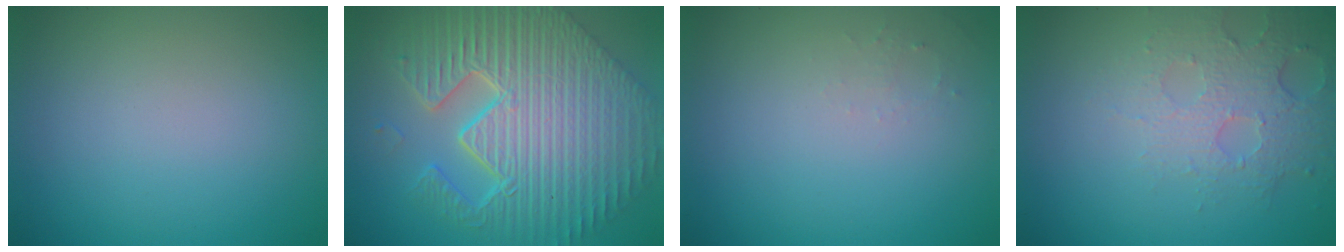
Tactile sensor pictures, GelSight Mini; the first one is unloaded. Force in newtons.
{"total": 12.5, "press": 8.2, "slide": 9.5}
{"total": 0.8, "press": 0.8, "slide": 0.3}
{"total": 3.9, "press": 3.0, "slide": 2.5}